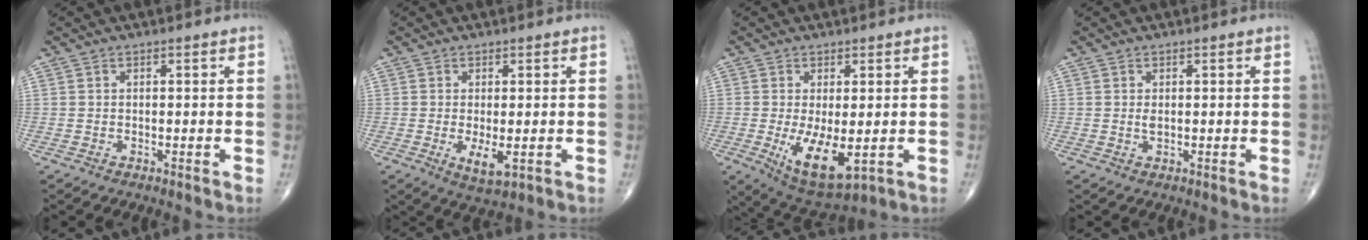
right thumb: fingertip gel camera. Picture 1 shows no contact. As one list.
[{"total": 4.3, "force": [-1.0, 1.6, 3.9], "torque": [-0.066, -0.012, -0.011]}, {"total": 9.7, "force": [-1.8, 4.0, 8.7], "torque": [-0.146, -0.028, -0.016]}, {"total": 1.0, "force": [0.1, 0.4, 0.9], "torque": [-0.017, -0.003, 0.004]}]